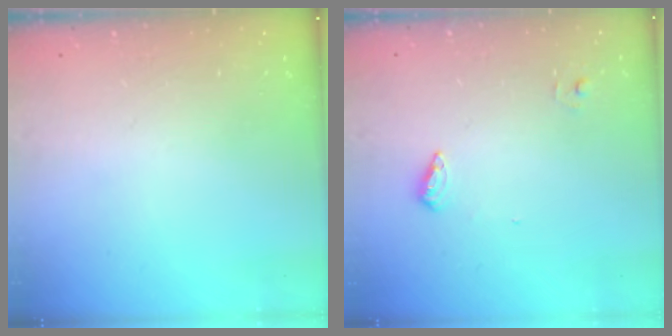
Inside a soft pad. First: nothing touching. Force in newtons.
{"total": 5.9, "press": 5.8, "slide": 1.4}